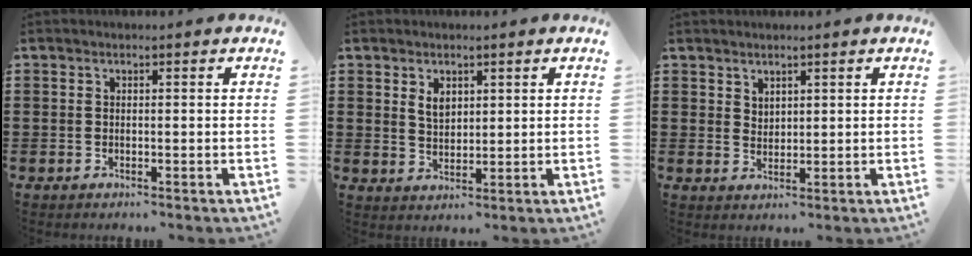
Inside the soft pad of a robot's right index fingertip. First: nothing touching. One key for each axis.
{"total": 2.9, "fx": 1.5, "fy": 1.8, "fz": 1.6, "tx": -0.038, "ty": 0.006, "tz": 0.028}
{"total": 2.0, "fx": 1.7, "fy": 0.9, "fz": -0.1, "tx": -0.001, "ty": 0.003, "tz": 0.035}